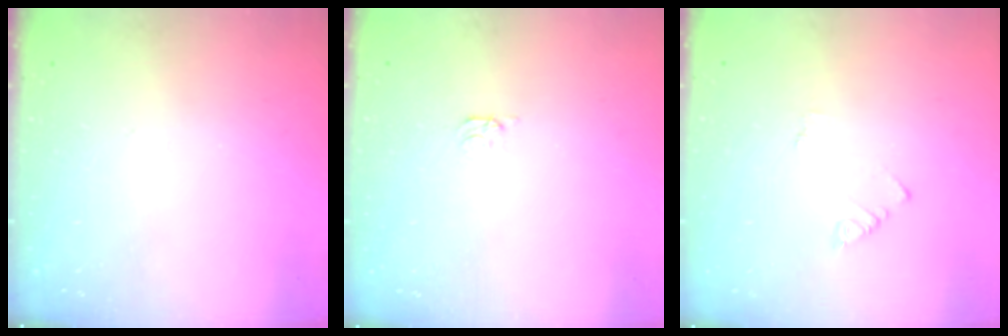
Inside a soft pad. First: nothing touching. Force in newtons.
{"total": 1.6, "press": 1.6, "slide": 0.4}
{"total": 1.1, "press": 1.1, "slide": 0.3}